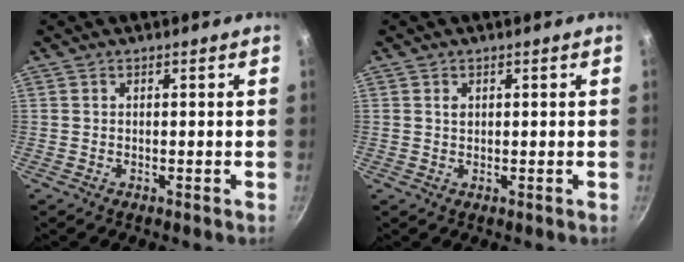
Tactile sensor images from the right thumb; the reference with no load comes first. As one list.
[{"total": 1.1, "force": [0.4, 0.9, 0.6], "torque": [-0.008, 0.002, 0.006]}]